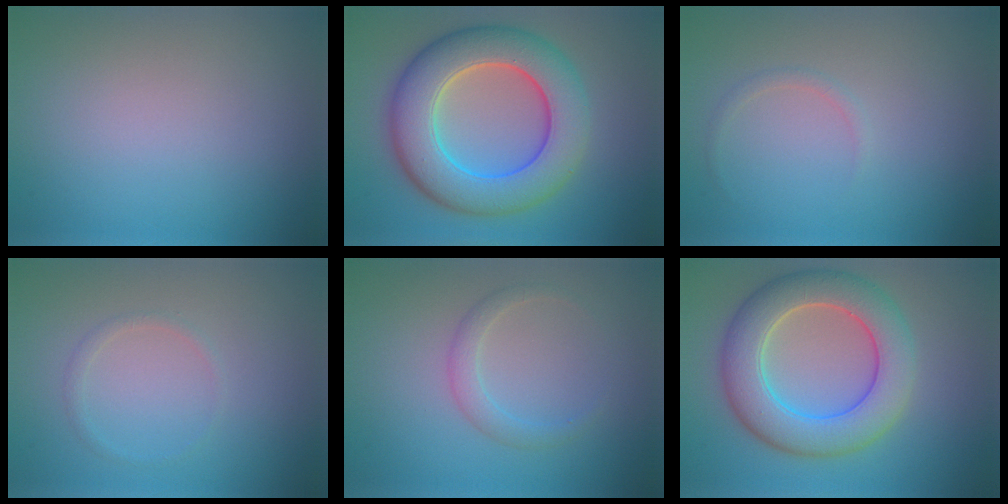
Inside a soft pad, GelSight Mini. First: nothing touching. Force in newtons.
{"total": 9.9, "press": 9.9, "slide": 0.3}
{"total": 0.7, "press": 0.7, "slide": 0.1}
{"total": 0.8, "press": 0.8, "slide": 0.1}
{"total": 1.7, "press": 1.7, "slide": 0.2}
{"total": 8.0, "press": 8.0, "slide": 0.5}